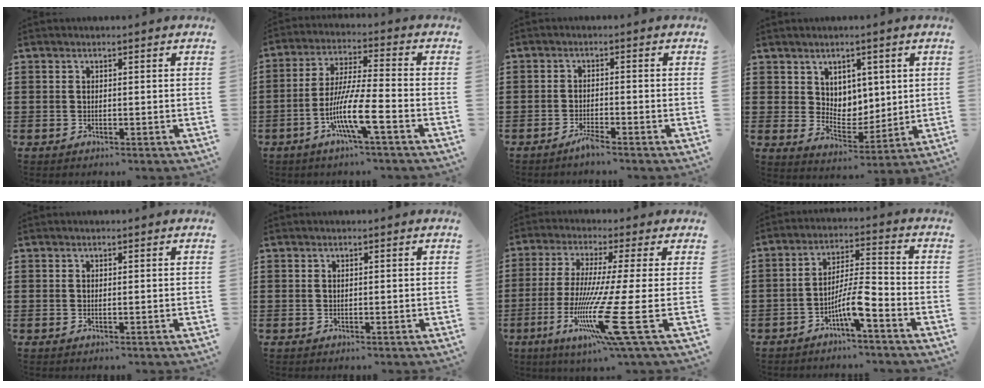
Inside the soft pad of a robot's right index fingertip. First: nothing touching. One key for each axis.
{"total": 10.4, "fx": -4.7, "fy": 1.0, "fz": 9.2, "tx": -0.191, "ty": -0.011, "tz": -0.094}
{"total": 2.0, "fx": -1.8, "fy": -0.1, "fz": 1.0, "tx": -0.017, "ty": 0.001, "tz": -0.033}
{"total": 5.0, "fx": 3.3, "fy": 3.7, "fz": 0.5, "tx": -0.026, "ty": -0.009, "tz": 0.060}
{"total": 0.0}
{"total": 0.0}
{"total": 14.5, "fx": -4.2, "fy": -0.8, "fz": 13.9, "tx": -0.290, "ty": -0.024, "tz": -0.082}
{"total": 7.1, "fx": -4.1, "fy": 0.9, "fz": 5.7, "tx": -0.117, "ty": -0.003, "tz": -0.081}